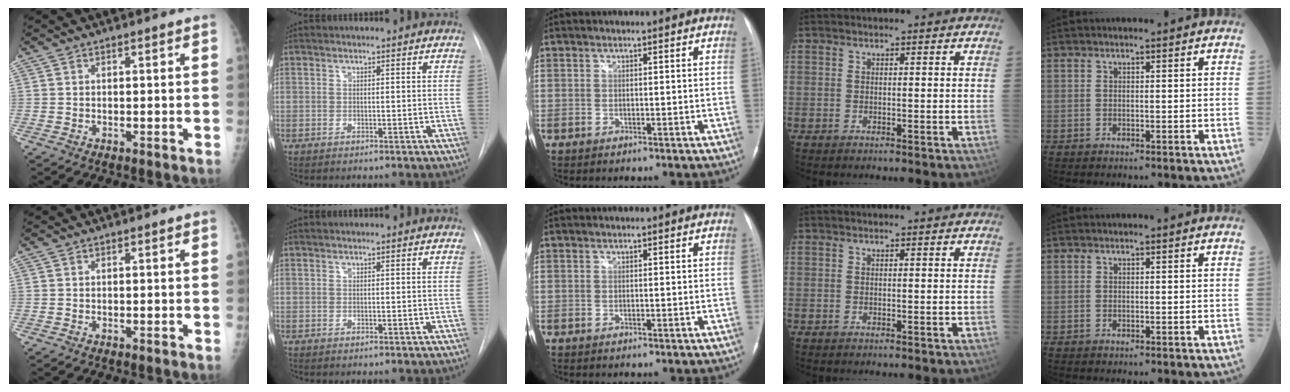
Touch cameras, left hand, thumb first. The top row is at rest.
{}